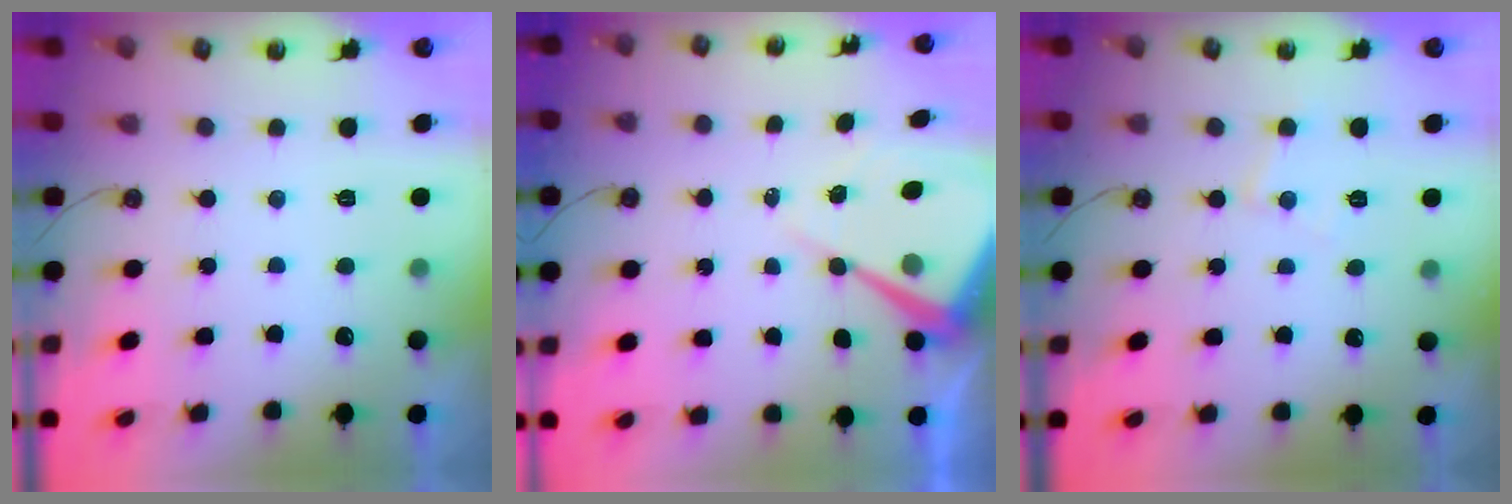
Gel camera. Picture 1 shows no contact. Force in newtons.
{"total": 10.9, "press": 10.9, "slide": 0.8}
{"total": 6.4, "press": 6.4, "slide": 0.5}